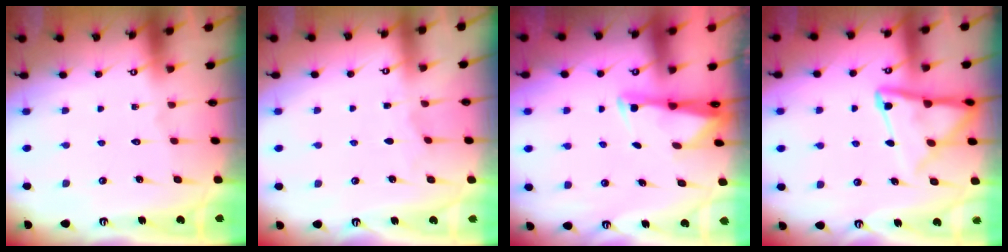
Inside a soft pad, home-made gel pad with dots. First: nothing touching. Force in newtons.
{"total": 2.4, "press": 2.4, "slide": 0.2}
{"total": 2.6, "press": 2.6, "slide": 0.3}
{"total": 10.4, "press": 10.3, "slide": 1.0}